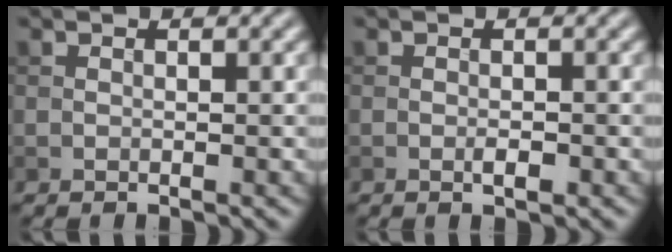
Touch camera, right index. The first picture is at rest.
{"total": 1.0, "force": [-0.4, 0.3, 0.9], "torque": [-0.016, 0.000, -0.006]}